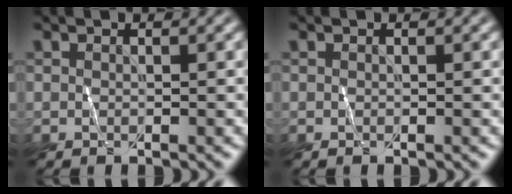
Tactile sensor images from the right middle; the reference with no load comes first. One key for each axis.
{"total": 0.0}